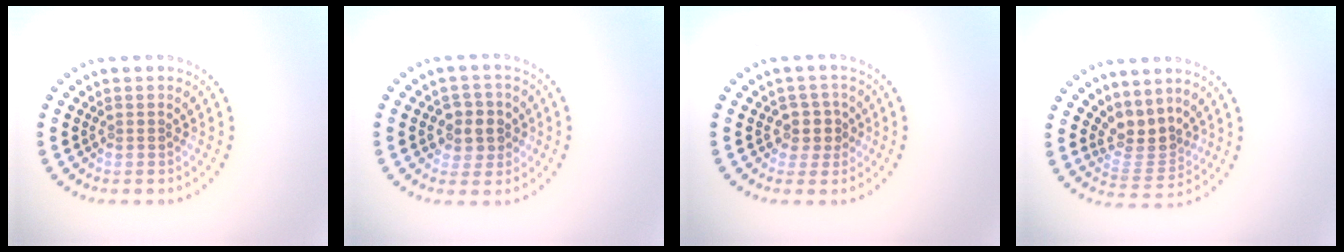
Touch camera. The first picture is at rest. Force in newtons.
{"total": 2.6, "press": 2.5, "slide": 0.8}
{"total": 2.2, "press": 1.9, "slide": 1.2}
{"total": 3.2, "press": 2.3, "slide": 2.2}